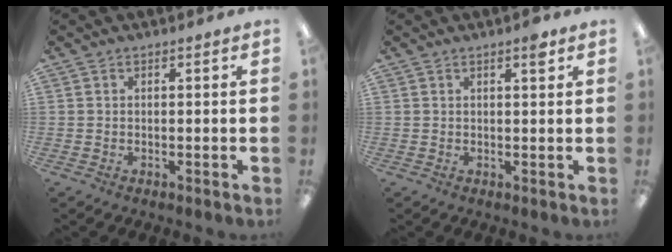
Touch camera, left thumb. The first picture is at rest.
{"total": 2.3, "force": [1.5, 0.5, 1.7], "torque": [-0.022, -0.003, 0.022]}